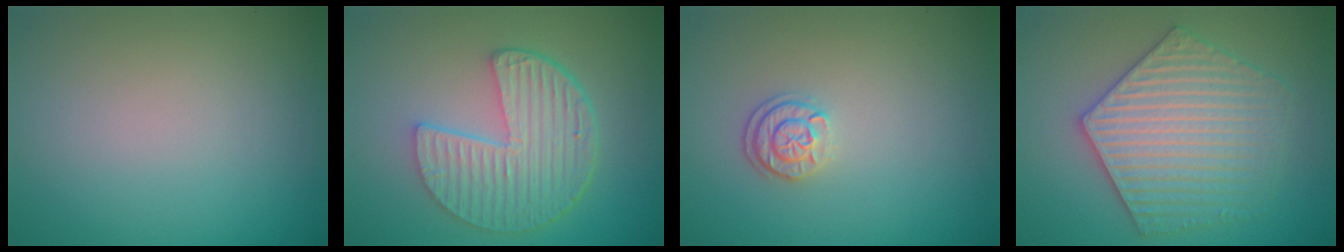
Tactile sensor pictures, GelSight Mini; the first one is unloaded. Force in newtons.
{"total": 6.7, "press": 4.8, "slide": 4.6}
{"total": 1.8, "press": 1.5, "slide": 0.9}
{"total": 6.1, "press": 6.0, "slide": 0.9}